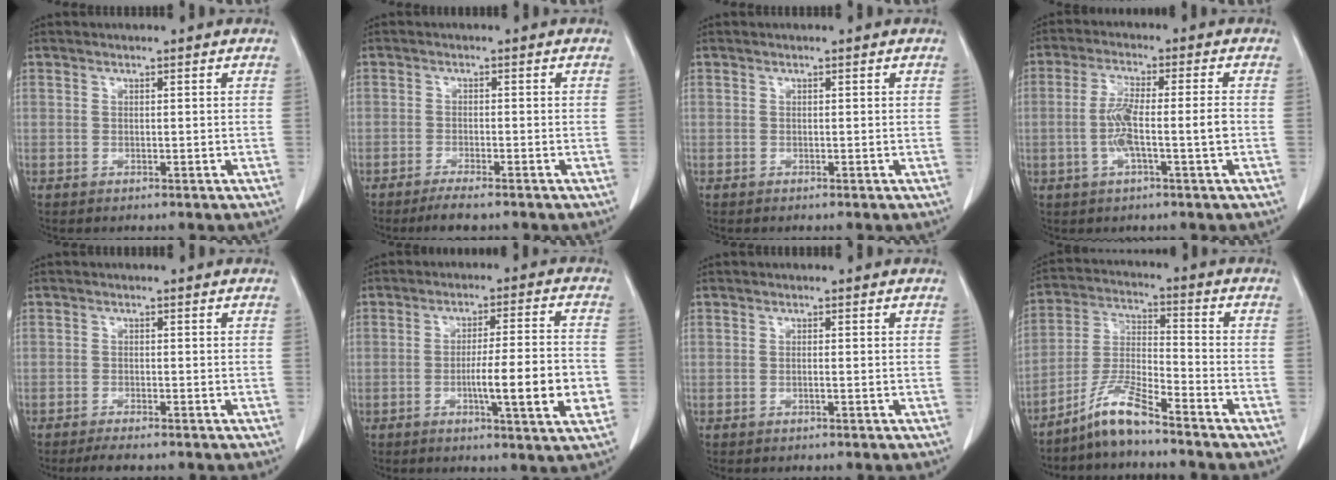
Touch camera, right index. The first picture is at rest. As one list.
[{"total": 3.5, "force": [-2.9, 0.4, 2.0], "torque": [-0.031, -0.006, -0.043]}, {"total": 0.0}, {"total": 6.9, "force": [-1.4, 0.4, 6.7], "torque": [-0.134, 0.008, -0.026]}, {"total": 2.8, "force": [-2.4, 0.4, 1.4], "torque": [-0.020, -0.005, -0.032]}, {"total": 11.3, "force": [-2.8, 0.3, 11.0], "torque": [-0.165, -0.006, -0.045]}, {"total": 0.5, "force": [-0.2, 0.0, 0.5], "torque": [-0.009, 0.001, -0.003]}, {"total": 7.7, "force": [-6.2, 0.2, 4.6], "torque": [-0.101, -0.010, -0.124]}]